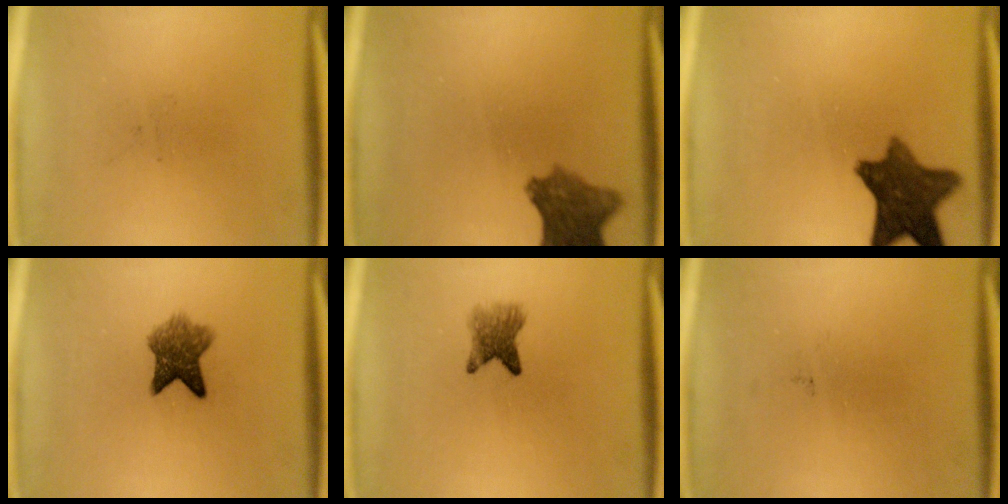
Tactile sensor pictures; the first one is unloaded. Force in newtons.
{"total": 7.3}
{"total": 10.8}
{"total": 5.8}
{"total": 3.6}
{"total": 0.0}